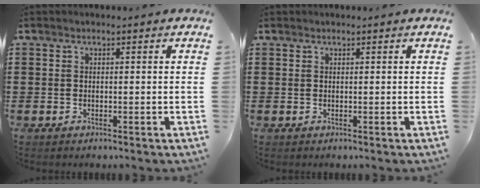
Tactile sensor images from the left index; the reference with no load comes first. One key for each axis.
{"total": 0.0}